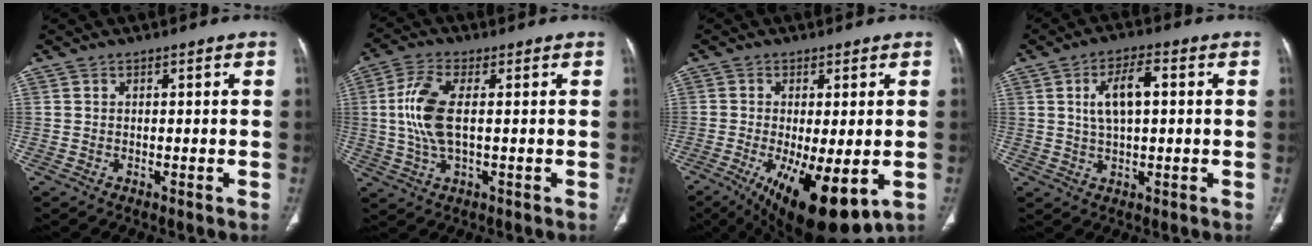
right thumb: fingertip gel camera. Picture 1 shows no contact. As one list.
[{"total": 9.2, "force": [0.6, 3.8, 8.4], "torque": [-0.202, 0.006, 0.014]}, {"total": 15.9, "force": [-5.4, 5.5, 13.9], "torque": [-0.210, -0.025, -0.066]}, {"total": 7.3, "force": [1.4, 3.1, 6.4], "torque": [-0.117, 0.010, 0.026]}]